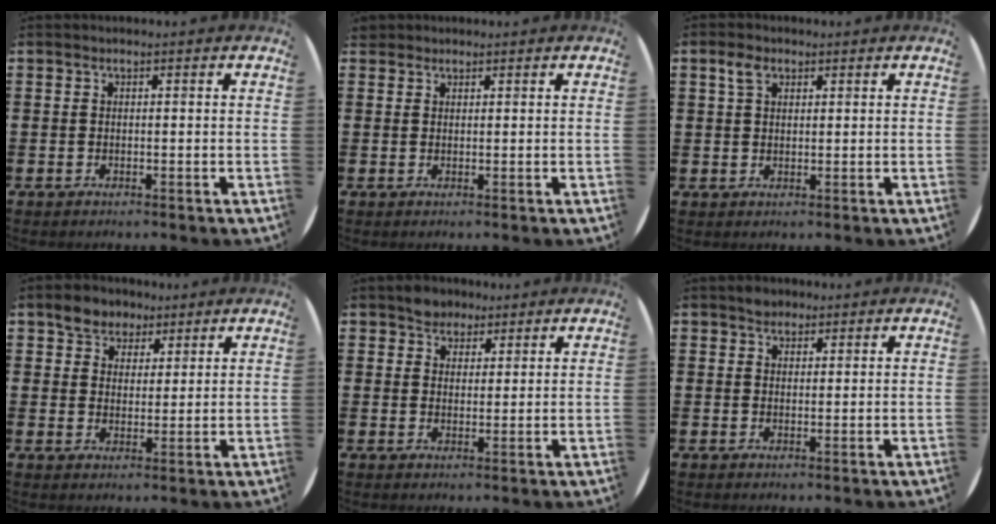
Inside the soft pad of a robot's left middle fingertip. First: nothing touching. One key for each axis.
{"total": 1.1, "fx": 1.0, "fy": 0.4, "fz": 0.0, "tx": 0.000, "ty": 0.004, "tz": 0.019}
{"total": 2.6, "fx": 1.6, "fy": 1.6, "fz": 1.2, "tx": -0.019, "ty": 0.003, "tz": 0.028}
{"total": 4.3, "fx": 3.3, "fy": 2.7, "fz": 0.0, "tx": -0.007, "ty": 0.006, "tz": 0.063}
{"total": 3.3, "fx": 2.8, "fy": 1.8, "fz": 0.0, "tx": 0.001, "ty": 0.005, "tz": 0.054}
{"total": 1.9, "fx": 1.7, "fy": 0.9, "fz": 0.0, "tx": 0.007, "ty": 0.000, "tz": 0.031}